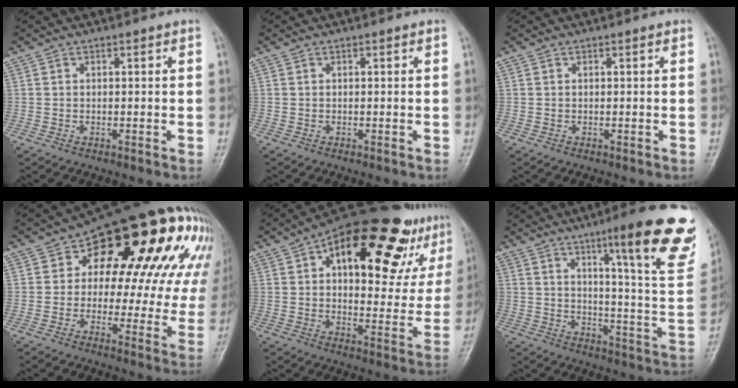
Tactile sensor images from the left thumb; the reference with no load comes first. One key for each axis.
{"total": 0.0}
{"total": 0.0}
{"total": 26.9, "fx": 10.9, "fy": 13.5, "fz": 20.6, "tx": -0.224, "ty": 0.020, "tz": 0.146}
{"total": 26.5, "fx": 13.5, "fy": 11.6, "fz": 19.6, "tx": -0.238, "ty": -0.001, "tz": 0.192}
{"total": 23.3, "fx": 13.4, "fy": 3.6, "fz": 18.7, "tx": -0.221, "ty": -0.062, "tz": 0.179}